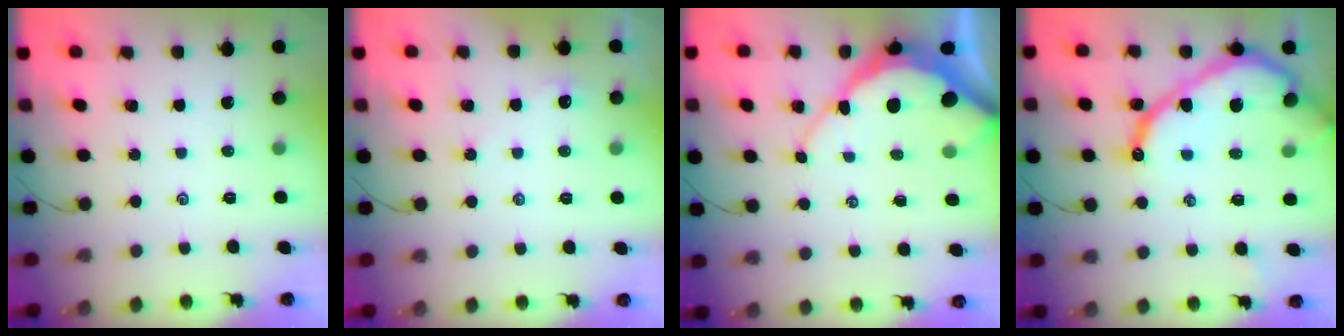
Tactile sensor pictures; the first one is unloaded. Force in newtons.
{"total": 2.0, "press": 2.0, "slide": 0.3}
{"total": 9.2, "press": 9.2, "slide": 0.7}
{"total": 15.1, "press": 15.0, "slide": 1.8}